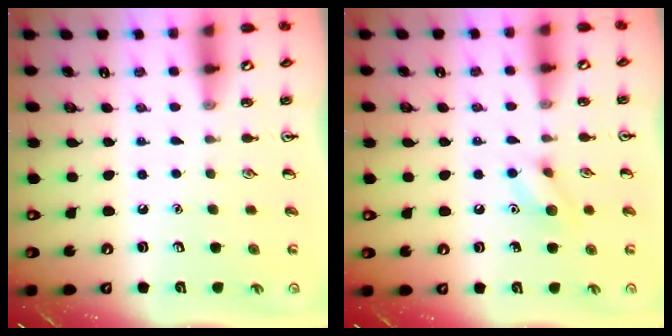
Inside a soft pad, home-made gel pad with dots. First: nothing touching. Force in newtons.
{"total": 7.4, "press": 7.4, "slide": 0.7}